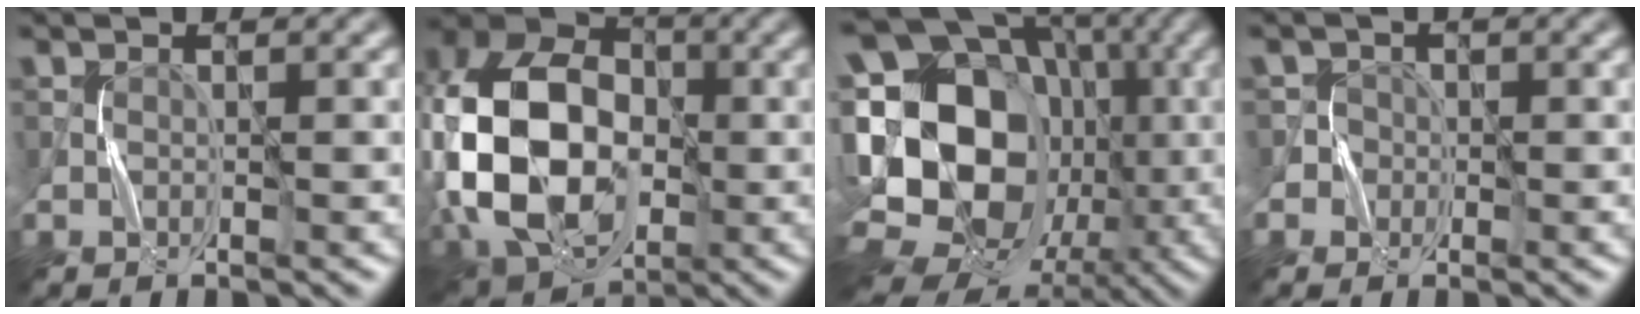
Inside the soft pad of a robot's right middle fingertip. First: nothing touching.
{"total": 13.9, "force": [-2.5, 9.4, 10.0], "torque": [-0.213, 0.002, -0.057]}
{"total": 20.9, "force": [-2.5, 16.1, 13.0], "torque": [-0.240, 0.033, -0.073]}
{"total": 3.0, "force": [-0.5, 2.8, 0.8], "torque": [0.000, 0.032, -0.041]}